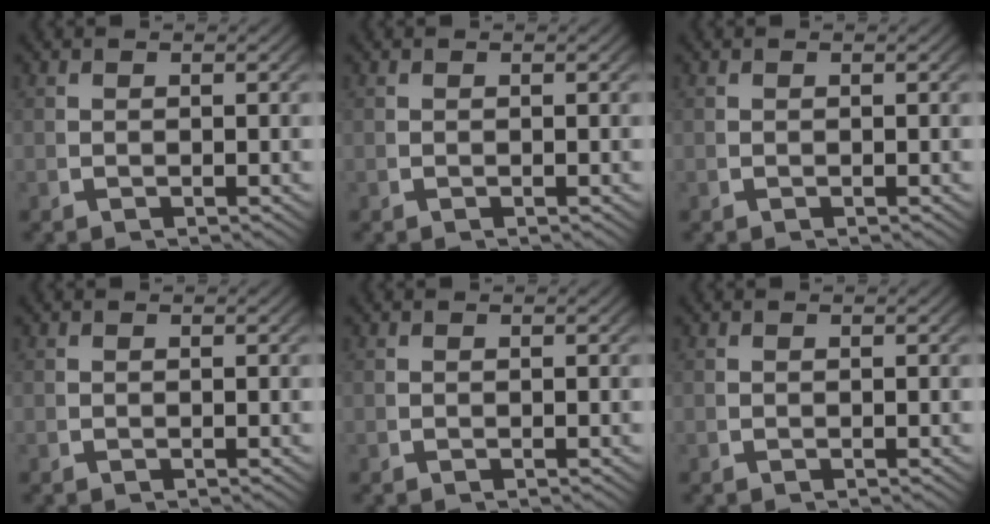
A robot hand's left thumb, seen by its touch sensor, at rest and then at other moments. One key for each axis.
{"total": 0.0}
{"total": 0.0}
{"total": 0.0}
{"total": 0.0}
{"total": 0.0}